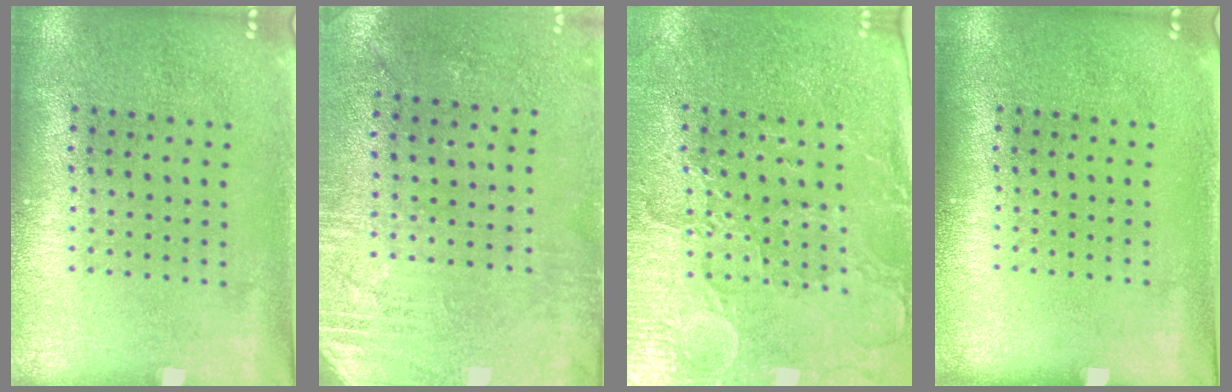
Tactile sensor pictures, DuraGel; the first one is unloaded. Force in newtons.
{"total": 2.8, "press": 2.4, "slide": 1.5}
{"total": 3.5, "press": 3.2, "slide": 1.3}
{"total": 0.0}